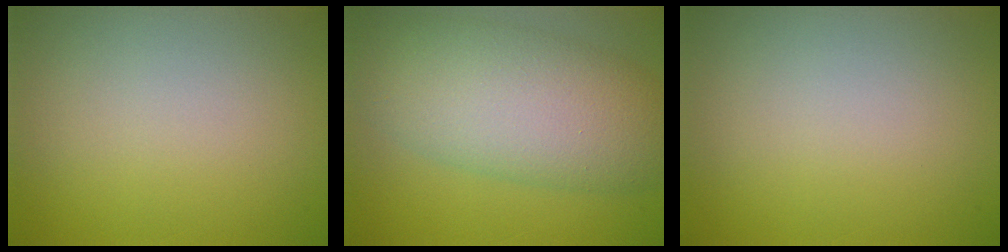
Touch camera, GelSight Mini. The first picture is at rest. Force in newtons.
{"total": 8.9, "press": 8.9, "slide": 0.3}
{"total": 0.0}